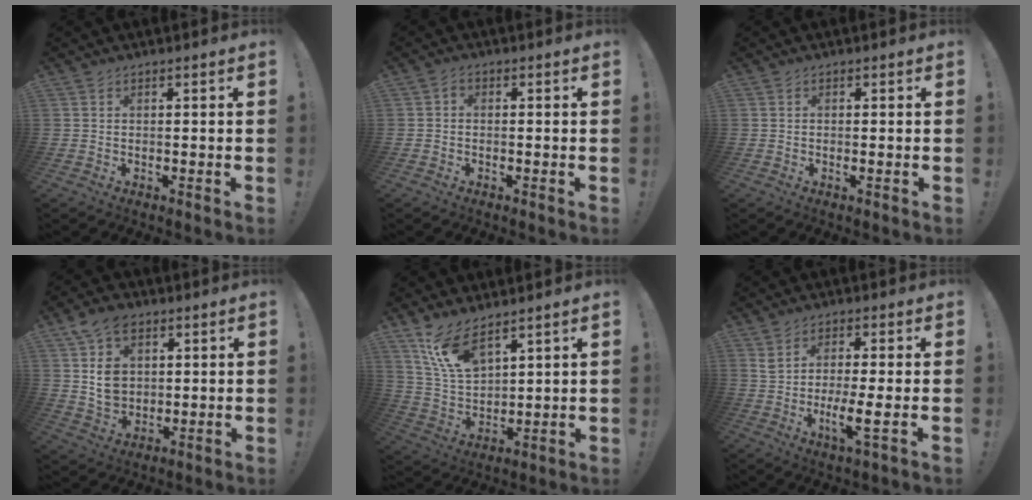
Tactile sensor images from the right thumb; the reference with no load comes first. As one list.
[{"total": 1.3, "force": [-0.5, 1.0, 0.8], "torque": [-0.022, 0.008, -0.007]}, {"total": 0.7, "force": [0.0, 0.0, 0.7], "torque": [-0.008, -0.002, -0.001]}, {"total": 12.0, "force": [4.7, 9.1, 6.3], "torque": [-0.105, -0.006, 0.092]}, {"total": 11.9, "force": [8.7, 4.7, 6.7], "torque": [-0.142, -0.043, 0.168]}, {"total": 7.4, "force": [-1.0, 0.8, 7.3], "torque": [-0.137, -0.015, -0.022]}]